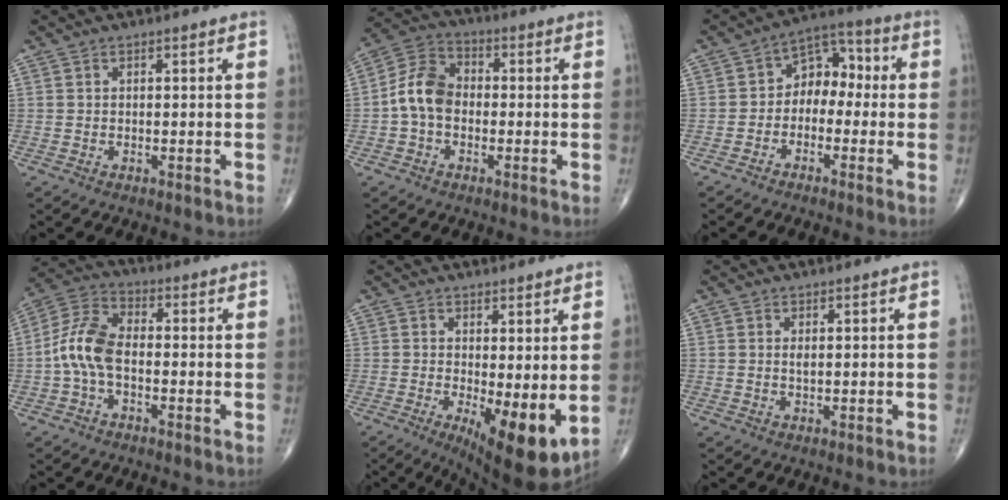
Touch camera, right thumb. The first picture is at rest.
{"total": 8.6, "force": [-1.2, 6.2, 5.9], "torque": [-0.102, 0.029, -0.038]}
{"total": 8.1, "force": [-0.9, 5.8, 5.6], "torque": [-0.051, 0.043, -0.034]}
{"total": 9.2, "force": [-1.6, 5.1, 7.4], "torque": [-0.156, 0.032, -0.042]}
{"total": 10.5, "force": [-1.2, 3.4, 9.8], "torque": [-0.145, -0.028, -0.008]}
{"total": 1.0, "force": [0.2, 0.4, 0.9], "torque": [-0.017, -0.002, 0.005]}